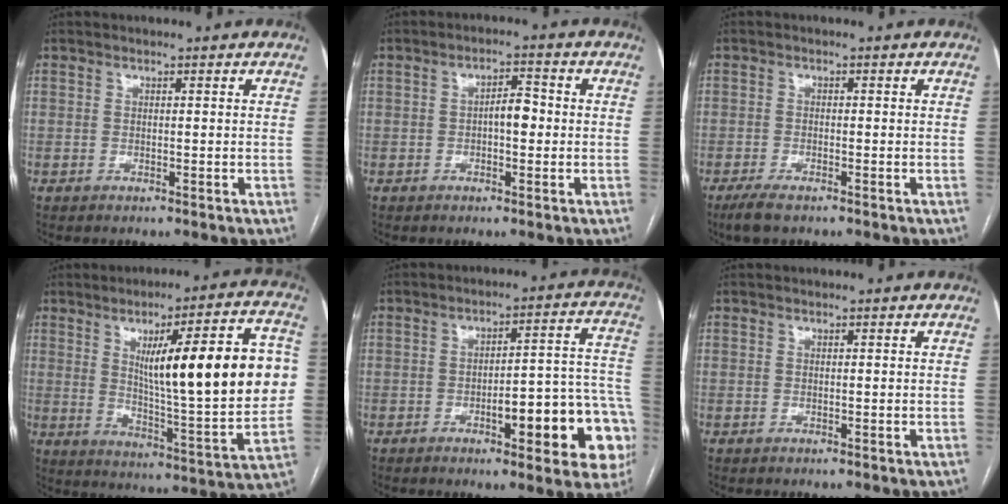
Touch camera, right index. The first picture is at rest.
{"total": 3.6, "force": [-0.4, 1.5, 3.3], "torque": [-0.048, 0.013, -0.007]}
{"total": 3.4, "force": [-2.5, 0.8, 2.2], "torque": [-0.050, -0.006, -0.044]}
{"total": 22.1, "force": [3.8, 2.5, 21.6], "torque": [-0.291, 0.010, 0.054]}
{"total": 15.4, "force": [-5.4, 3.8, 13.9], "torque": [-0.104, 0.042, -0.059]}
{"total": 0.0}